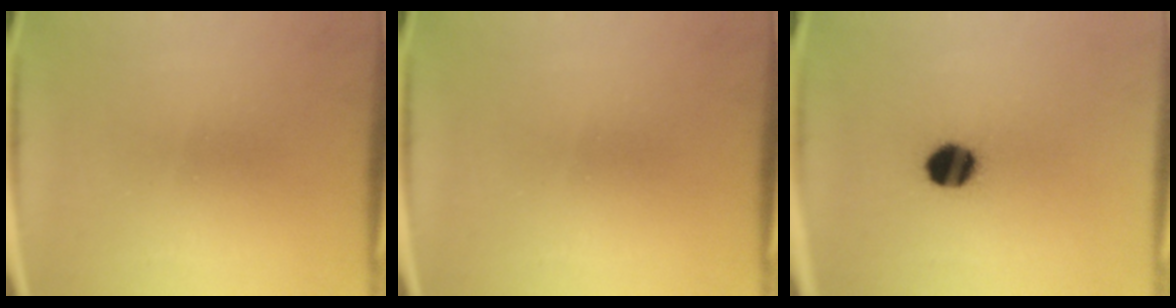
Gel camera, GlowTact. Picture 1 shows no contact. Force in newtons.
{"total": 0.0}
{"total": 8.3}